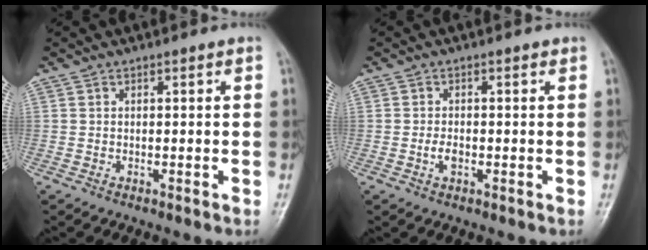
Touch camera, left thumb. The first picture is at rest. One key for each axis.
{"total": 2.0, "fx": -0.4, "fy": 1.2, "fz": 1.5, "tx": -0.026, "ty": 0.001, "tz": -0.008}